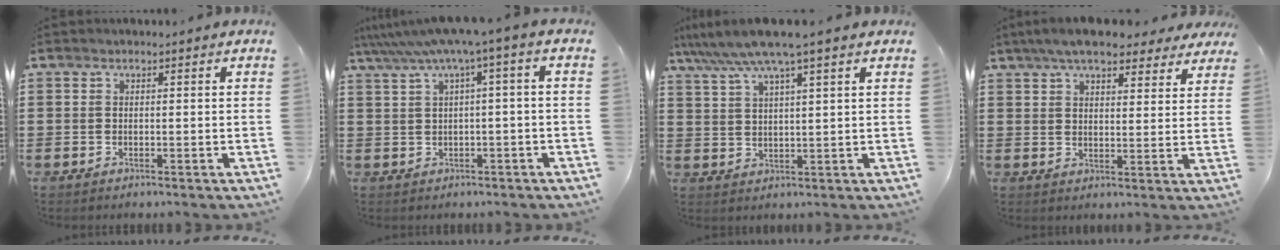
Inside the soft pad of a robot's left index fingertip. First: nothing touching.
{"total": 5.1, "force": [1.3, -0.2, 5.0], "torque": [-0.097, -0.016, 0.020]}
{"total": 6.7, "force": [5.1, -0.1, 4.3], "torque": [-0.098, -0.014, 0.087]}
{"total": 7.2, "force": [6.1, 1.6, 3.4], "torque": [-0.076, -0.009, 0.112]}